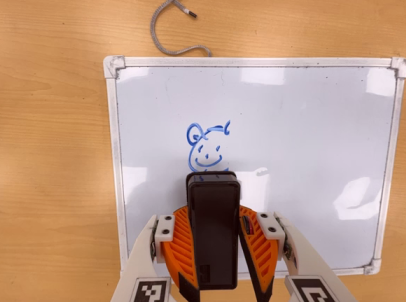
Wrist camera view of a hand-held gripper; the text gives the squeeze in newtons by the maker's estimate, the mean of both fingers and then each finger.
{"total": 11.2, "left": 9.9, "right": 12.4}